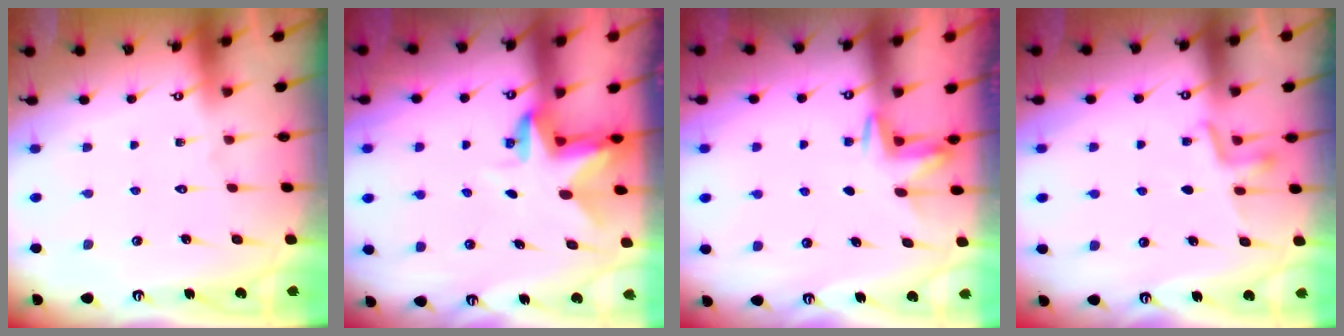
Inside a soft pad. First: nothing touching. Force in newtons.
{"total": 3.0, "press": 2.9, "slide": 0.5}
{"total": 2.7, "press": 2.7, "slide": 0.4}
{"total": 3.0, "press": 2.9, "slide": 0.8}